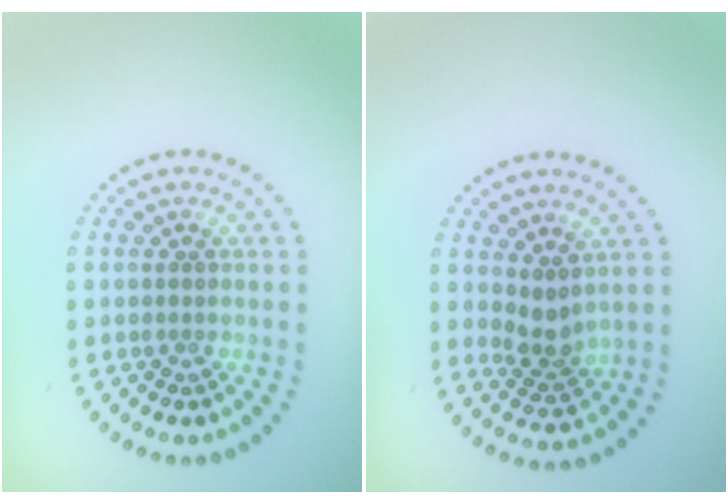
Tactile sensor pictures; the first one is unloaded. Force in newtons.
{"total": 2.3, "press": 1.8, "slide": 1.4}